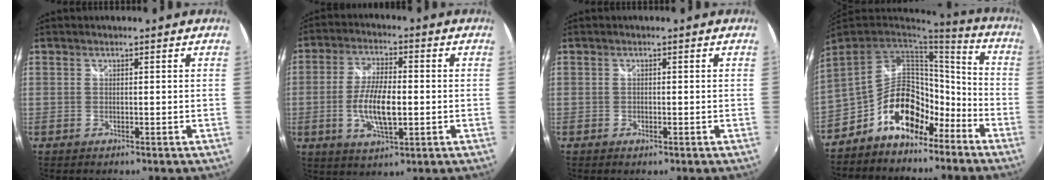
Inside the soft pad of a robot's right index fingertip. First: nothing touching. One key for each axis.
{"total": 9.7, "fx": -1.7, "fy": 3.6, "fz": 8.9, "tx": -0.177, "ty": -0.004, "tz": -0.030}
{"total": 0.7, "fx": -0.4, "fy": 0.5, "fz": 0.4, "tx": -0.005, "ty": -0.002, "tz": -0.007}
{"total": 16.1, "fx": -9.9, "fy": 9.2, "fz": 8.7, "tx": -0.165, "ty": 0.044, "tz": -0.154}